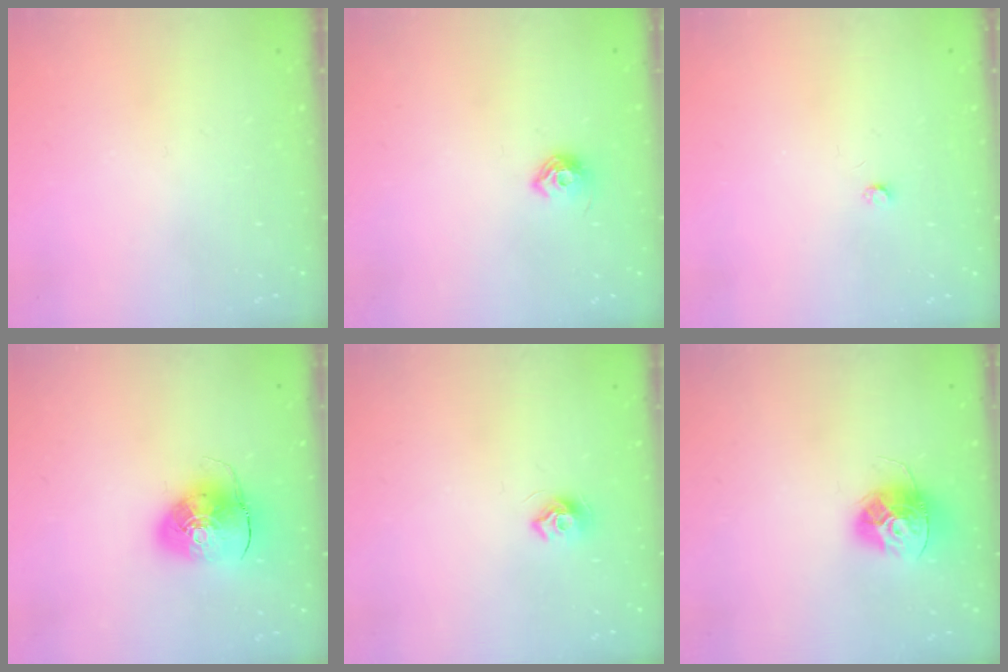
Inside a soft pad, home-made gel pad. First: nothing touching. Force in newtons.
{"total": 7.2, "press": 7.1, "slide": 0.9}
{"total": 2.5, "press": 2.5, "slide": 0.4}
{"total": 10.8, "press": 10.6, "slide": 1.8}
{"total": 7.6, "press": 7.5, "slide": 0.5}
{"total": 13.1, "press": 13.1, "slide": 0.7}